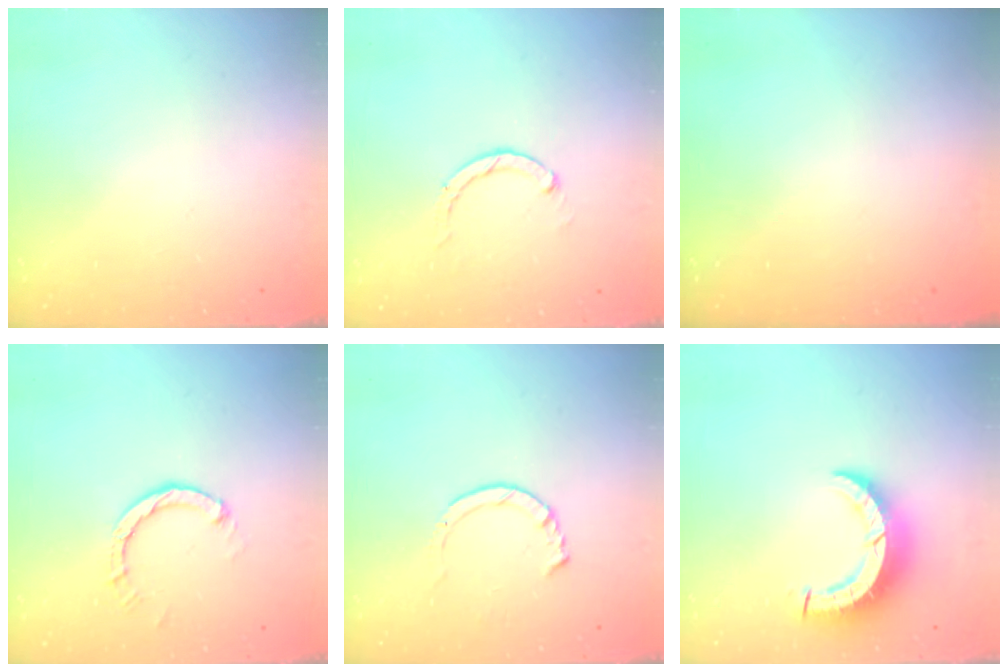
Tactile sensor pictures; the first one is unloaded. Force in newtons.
{"total": 2.8, "press": 2.8, "slide": 0.5}
{"total": 0.0}
{"total": 3.0, "press": 3.0, "slide": 0.3}
{"total": 3.5, "press": 3.5, "slide": 0.4}
{"total": 8.2, "press": 8.1, "slide": 0.8}